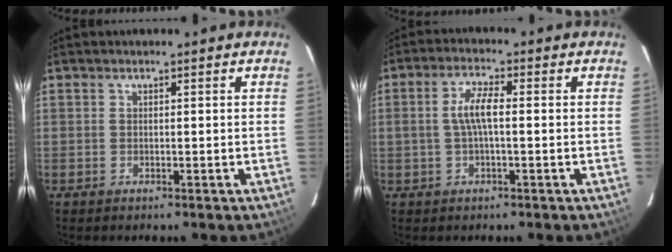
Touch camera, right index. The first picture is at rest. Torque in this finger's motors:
{"motor_torque": [0.37, -0.11, 0.25, 0.12]}